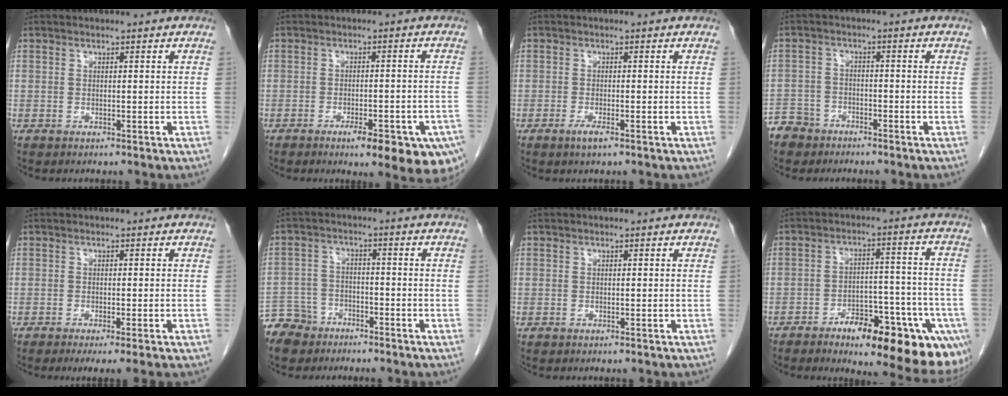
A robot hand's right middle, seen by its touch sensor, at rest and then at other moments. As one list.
[{"total": 12.7, "force": [-7.9, 3.2, 9.4], "torque": [-0.061, 0.008, -0.100]}, {"total": 1.9, "force": [-1.1, 0.3, 1.5], "torque": [-0.032, -0.003, -0.020]}, {"total": 6.5, "force": [-5.1, 4.1, 0.4], "torque": [-0.014, 0.002, -0.095]}, {"total": 5.7, "force": [-3.8, 0.6, 4.2], "torque": [-0.050, -0.014, -0.053]}, {"total": 7.1, "force": [-5.6, 4.3, 0.5], "torque": [-0.014, 0.000, -0.106]}, {"total": 0.0}, {"total": 16.8, "force": [-11.8, 4.6, 11.0], "torque": [-0.062, 0.033, -0.157]}]